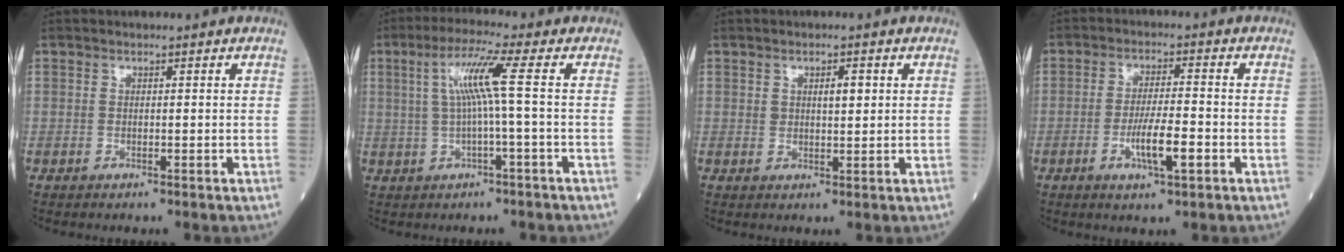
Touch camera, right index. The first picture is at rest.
{"total": 6.7, "force": [0.7, -1.1, 6.6], "torque": [-0.126, 0.017, 0.020]}
{"total": 2.6, "force": [0.9, 1.0, 2.3], "torque": [-0.035, 0.001, 0.014]}
{"total": 6.4, "force": [-2.3, 0.9, 6.0], "torque": [-0.109, -0.004, -0.040]}